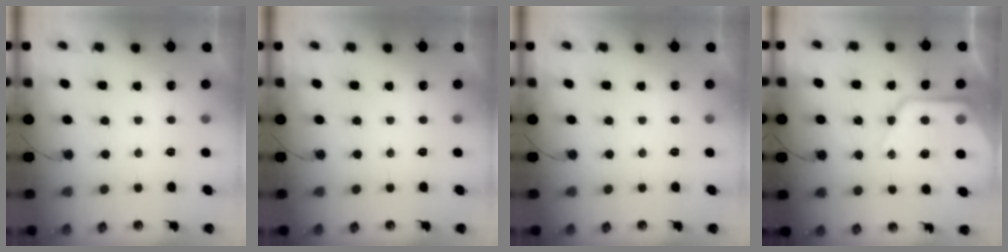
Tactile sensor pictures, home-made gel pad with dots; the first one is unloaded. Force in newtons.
{"total": 0.0}
{"total": 0.0}
{"total": 17.9, "press": 17.8, "slide": 1.8}